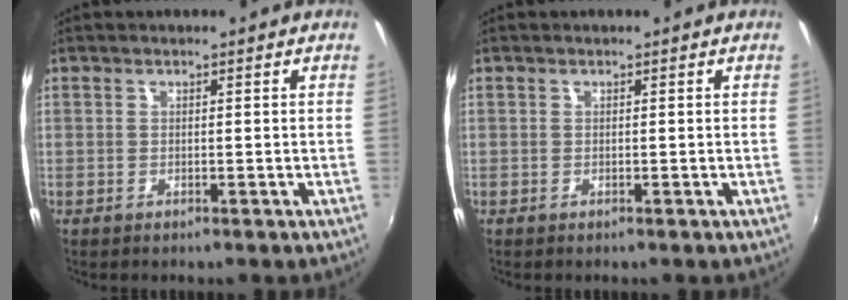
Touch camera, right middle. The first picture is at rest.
{"total": 0.0}